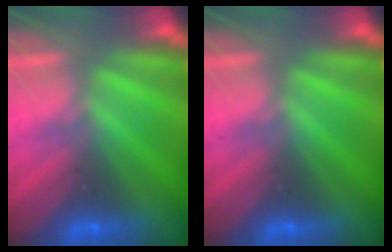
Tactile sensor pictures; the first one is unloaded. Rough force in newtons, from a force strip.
{"total": 0.0}